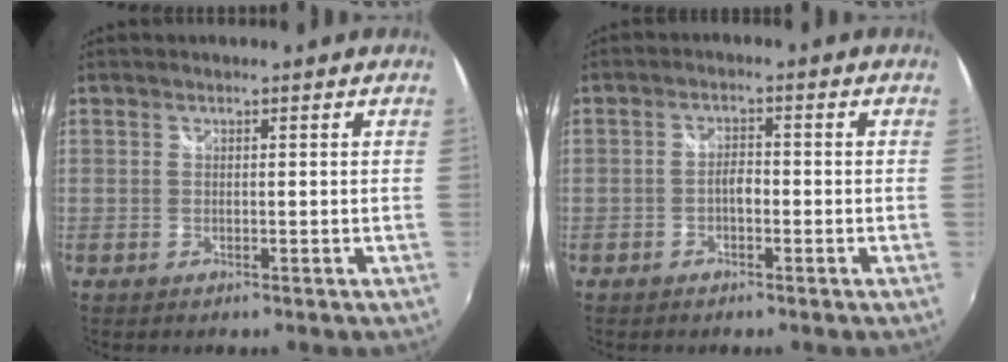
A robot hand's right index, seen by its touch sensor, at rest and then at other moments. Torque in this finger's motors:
{"motor_torque": [0.28, -0.02, 0.20, 0.05]}